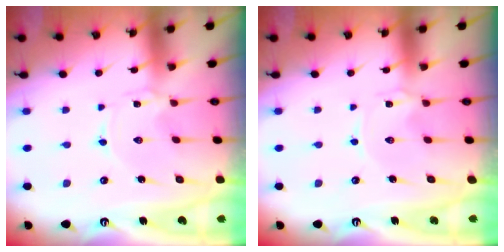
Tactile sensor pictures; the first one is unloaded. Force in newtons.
{"total": 0.0}